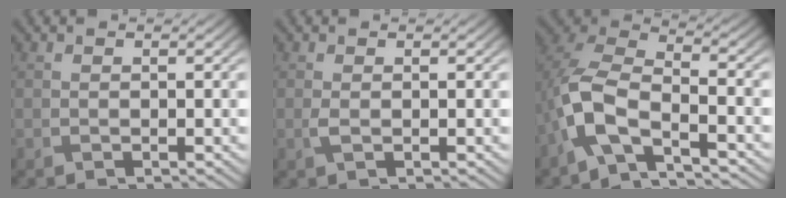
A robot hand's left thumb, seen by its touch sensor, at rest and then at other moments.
{"total": 0.9, "force": [0.0, 0.3, 0.9], "torque": [-0.023, -0.001, -0.001]}
{"total": 9.6, "force": [-4.5, 4.8, 6.9], "torque": [-0.149, 0.002, -0.104]}